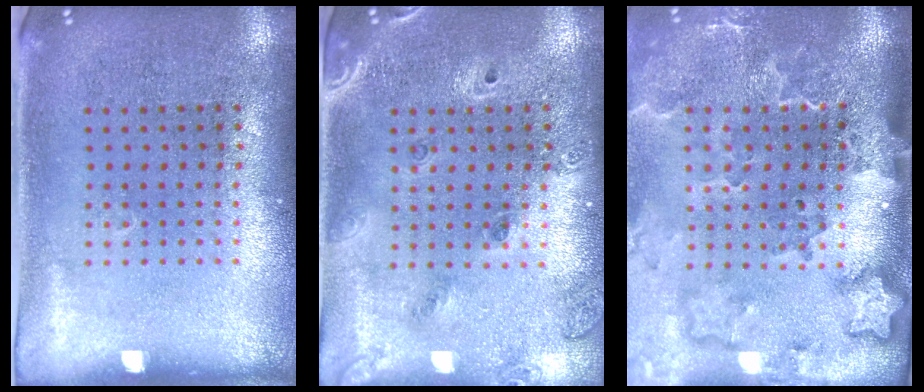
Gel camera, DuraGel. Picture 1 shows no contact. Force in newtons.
{"total": 1.6, "press": 1.4, "slide": 0.9}
{"total": 3.2, "press": 2.3, "slide": 2.1}